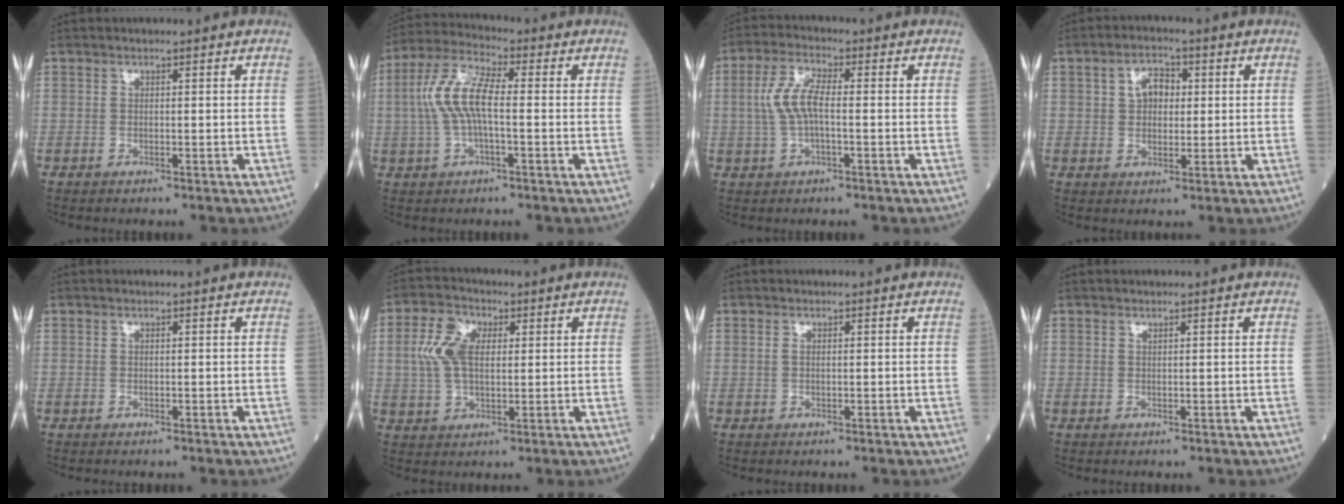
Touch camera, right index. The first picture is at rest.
{"total": 8.8, "force": [-0.1, 2.6, 8.4], "torque": [-0.191, 0.022, -0.005]}
{"total": 5.8, "force": [0.0, 1.7, 5.6], "torque": [-0.129, 0.014, -0.002]}
{"total": 4.6, "force": [1.0, 3.2, 3.3], "torque": [-0.053, 0.013, 0.016]}
{"total": 0.0}
{"total": 7.4, "force": [1.6, 4.2, 5.9], "torque": [-0.138, 0.017, 0.033]}
{"total": 0.6, "force": [0.1, 0.3, 0.4], "torque": [-0.012, 0.002, 0.003]}
{"total": 0.0}